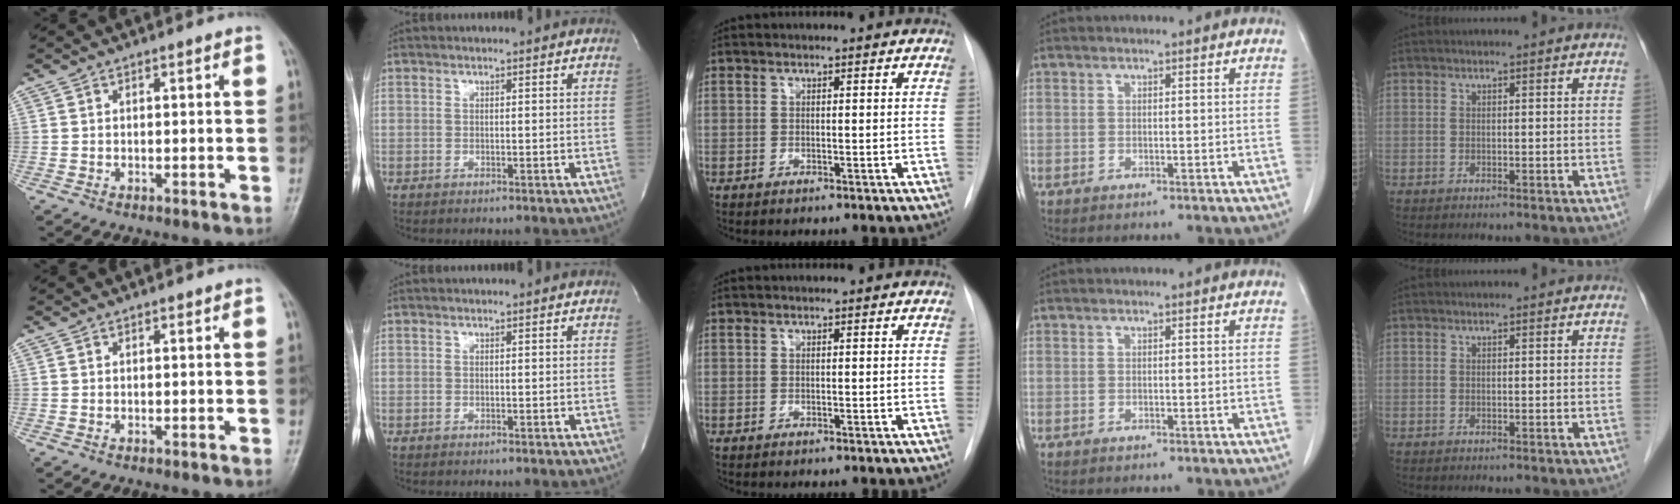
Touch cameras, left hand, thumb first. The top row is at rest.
{}